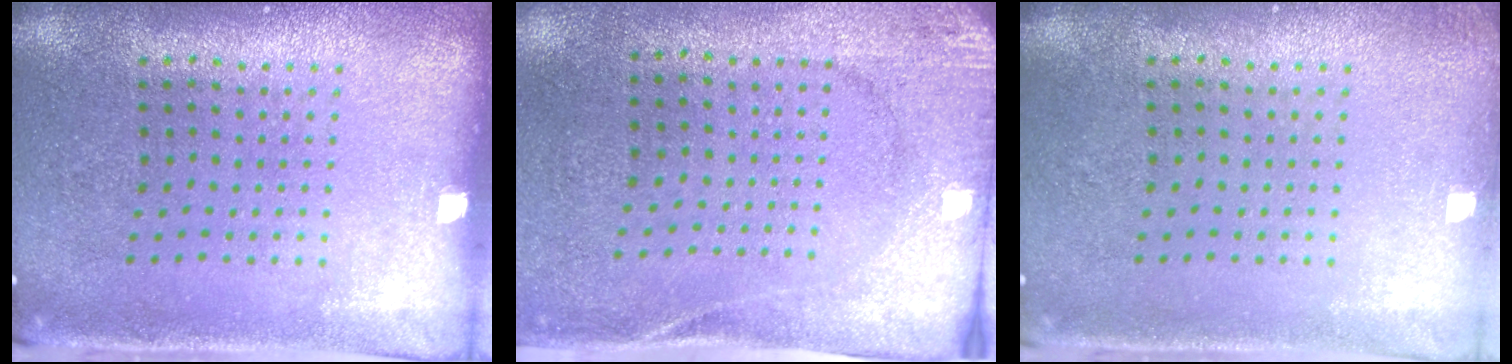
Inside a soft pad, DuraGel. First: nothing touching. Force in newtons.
{"total": 2.7, "press": 2.1, "slide": 1.7}
{"total": 0.6, "press": 0.6, "slide": 0.1}